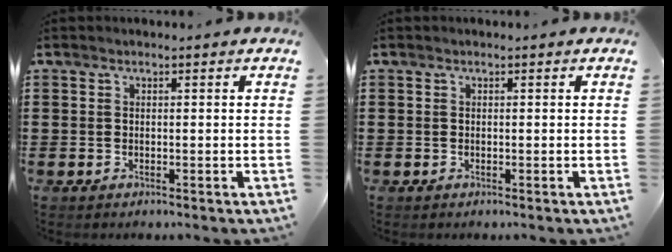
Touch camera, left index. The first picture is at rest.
{"total": 0.0}